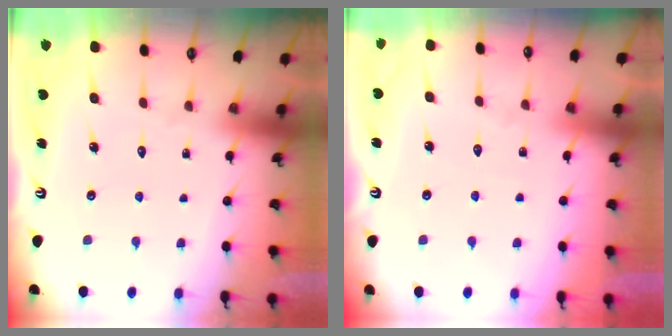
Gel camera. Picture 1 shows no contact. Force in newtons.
{"total": 2.2, "press": 2.2, "slide": 0.4}